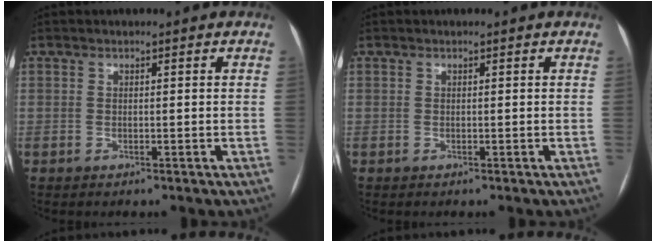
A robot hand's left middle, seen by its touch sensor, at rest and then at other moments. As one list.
[{"total": 0.0}]